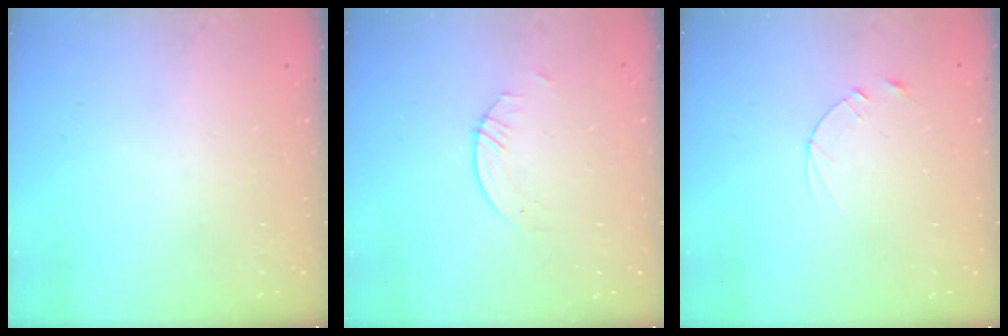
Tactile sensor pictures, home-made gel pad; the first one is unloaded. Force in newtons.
{"total": 0.8, "press": 0.8, "slide": 0.2}
{"total": 2.4, "press": 2.3, "slide": 0.2}